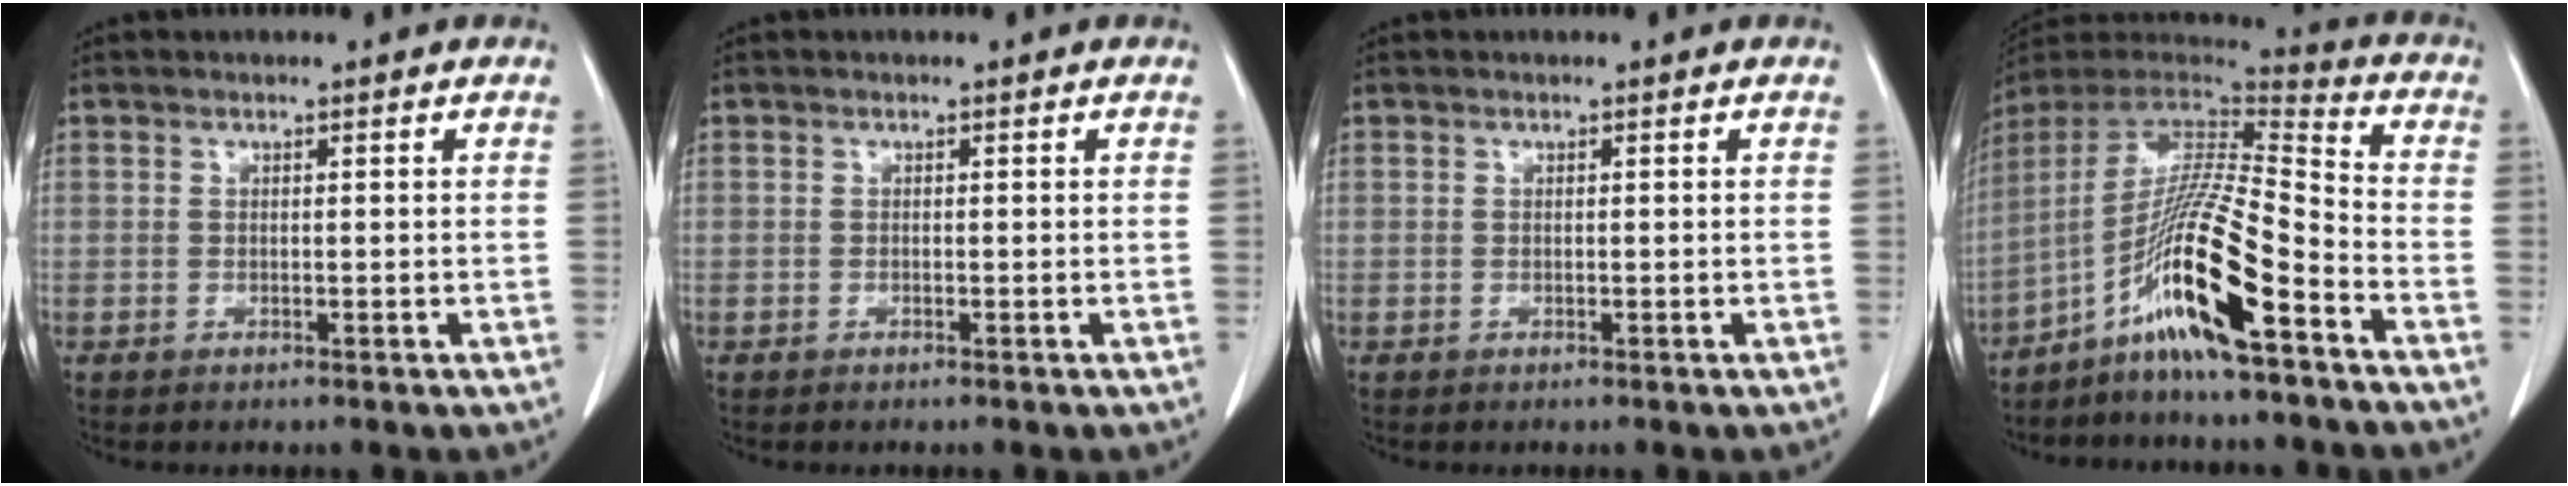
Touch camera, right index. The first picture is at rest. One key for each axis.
{"total": 0.0}
{"total": 0.0}
{"total": 15.9, "fx": -8.7, "fy": 0.1, "fz": 13.3, "tx": -0.258, "ty": -0.006, "tz": -0.161}